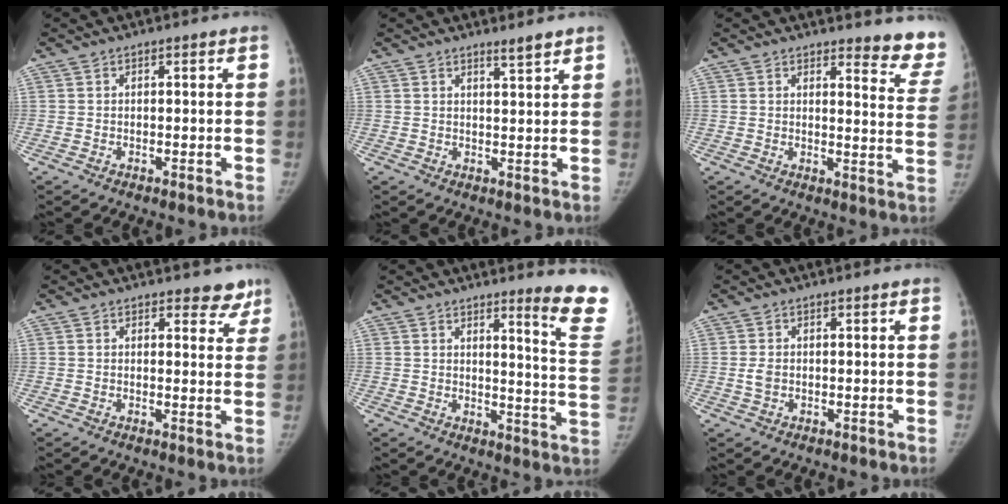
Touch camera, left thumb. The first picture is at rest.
{"total": 2.3, "force": [2.0, 0.0, 1.1], "torque": [-0.011, -0.021, 0.033]}
{"total": 10.8, "force": [10.4, 2.3, 2.0], "torque": [0.019, -0.105, 0.087]}
{"total": 4.1, "force": [3.4, 2.0, 0.8], "torque": [0.029, -0.021, 0.030]}
{"total": 12.1, "force": [9.4, 0.6, 7.7], "torque": [-0.072, -0.092, 0.104]}
{"total": 1.7, "force": [0.0, 1.2, 1.2], "torque": [-0.022, 0.001, 0.003]}